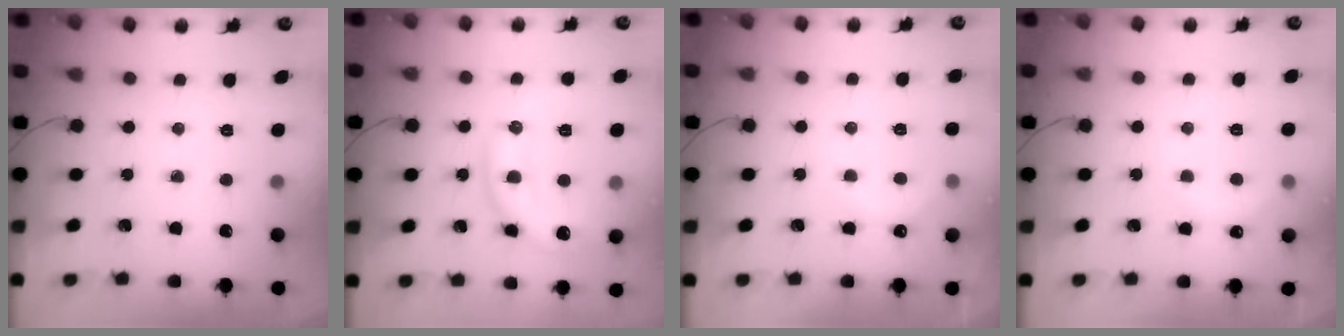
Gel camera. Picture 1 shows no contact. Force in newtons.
{"total": 12.1, "press": 12.1, "slide": 0.4}
{"total": 3.3, "press": 3.2, "slide": 0.8}
{"total": 4.9, "press": 4.8, "slide": 0.9}